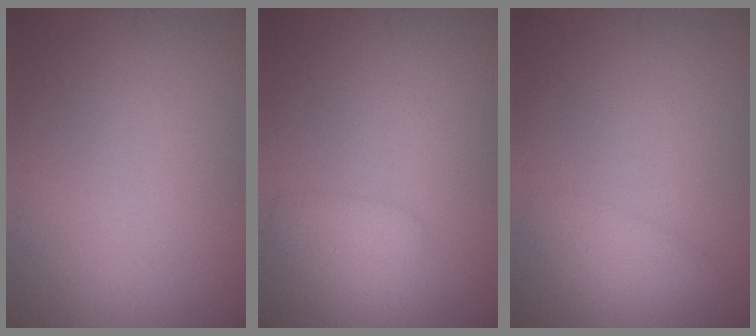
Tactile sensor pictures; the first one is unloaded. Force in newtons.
{"total": 1.8, "press": 1.8, "slide": 0.1}
{"total": 1.5, "press": 1.5, "slide": 0.2}